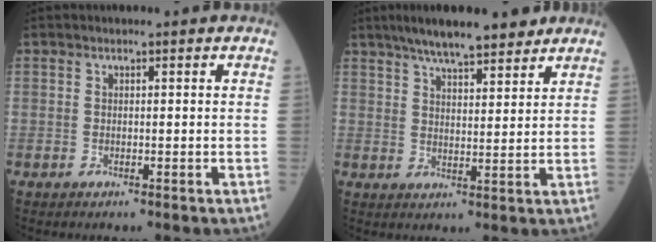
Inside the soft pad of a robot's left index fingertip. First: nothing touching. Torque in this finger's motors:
{"motor_torque": [-0.07, -0.45, 0.14, 0.05]}